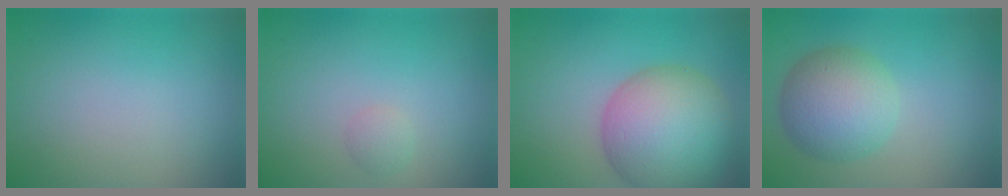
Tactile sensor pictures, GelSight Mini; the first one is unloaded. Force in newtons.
{"total": 0.9, "press": 0.9, "slide": 0.1}
{"total": 10.7, "press": 10.7, "slide": 0.3}
{"total": 5.9, "press": 5.9, "slide": 0.2}